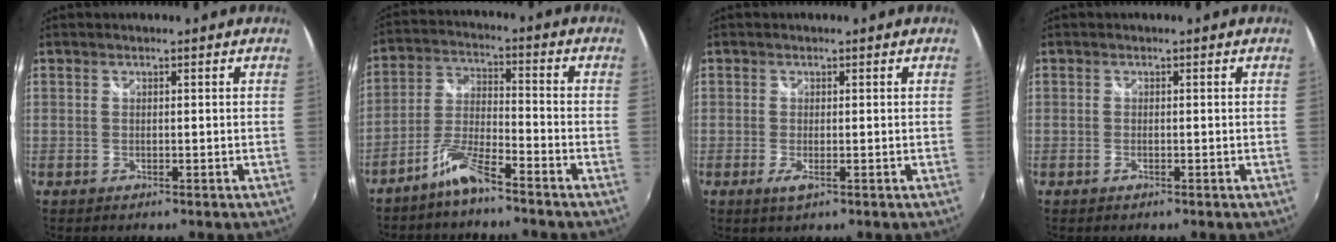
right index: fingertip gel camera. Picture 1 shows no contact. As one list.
[{"total": 6.8, "force": [-5.4, 0.5, 4.0], "torque": [-0.095, 0.014, -0.105]}, {"total": 2.1, "force": [-0.6, 0.5, 2.0], "torque": [-0.038, -0.007, -0.010]}, {"total": 0.7, "force": [-0.2, 0.3, 0.6], "torque": [-0.013, -0.001, -0.006]}]